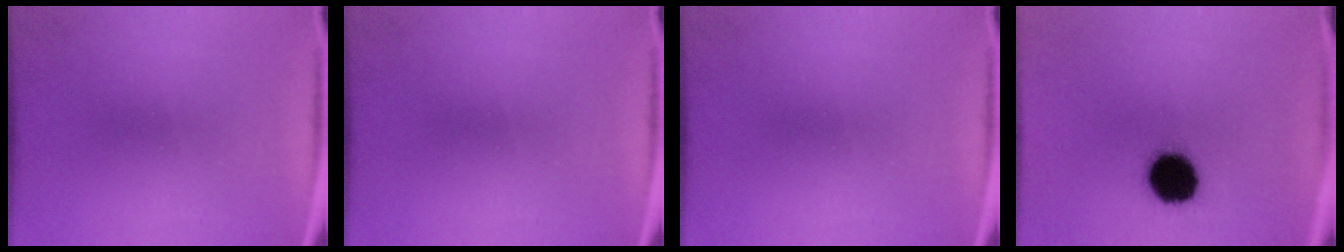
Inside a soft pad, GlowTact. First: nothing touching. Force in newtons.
{"total": 0.0}
{"total": 0.0}
{"total": 13.9}